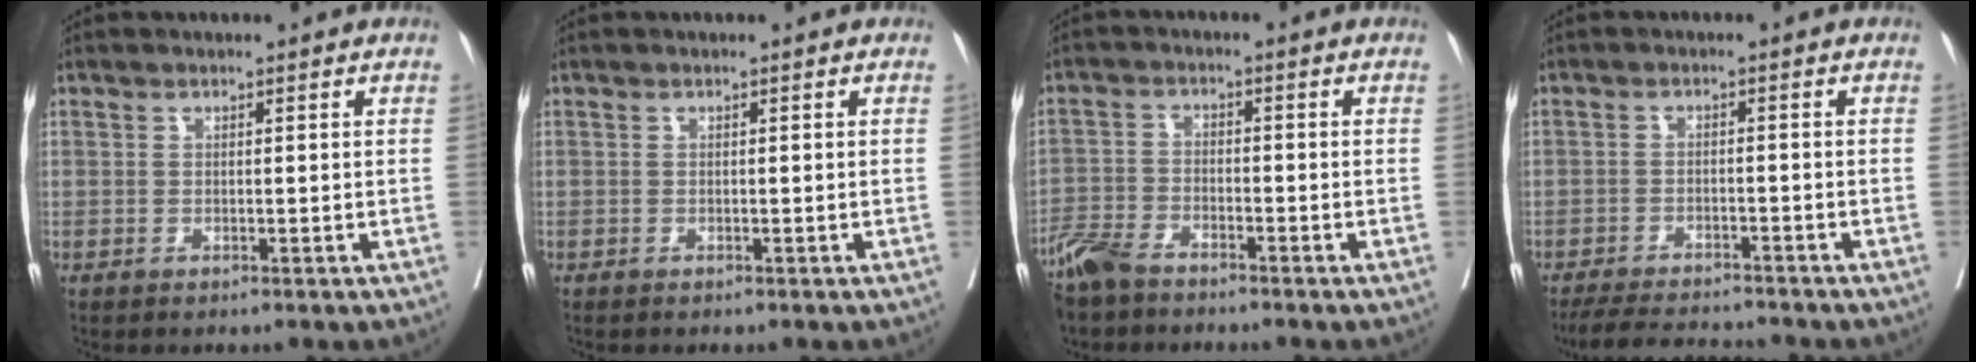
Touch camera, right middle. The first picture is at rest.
{"total": 0.0}
{"total": 5.5, "force": [-4.7, 1.5, 2.4], "torque": [-0.053, -0.011, -0.093]}
{"total": 8.5, "force": [-8.0, 1.0, 2.5], "torque": [-0.041, -0.009, -0.123]}